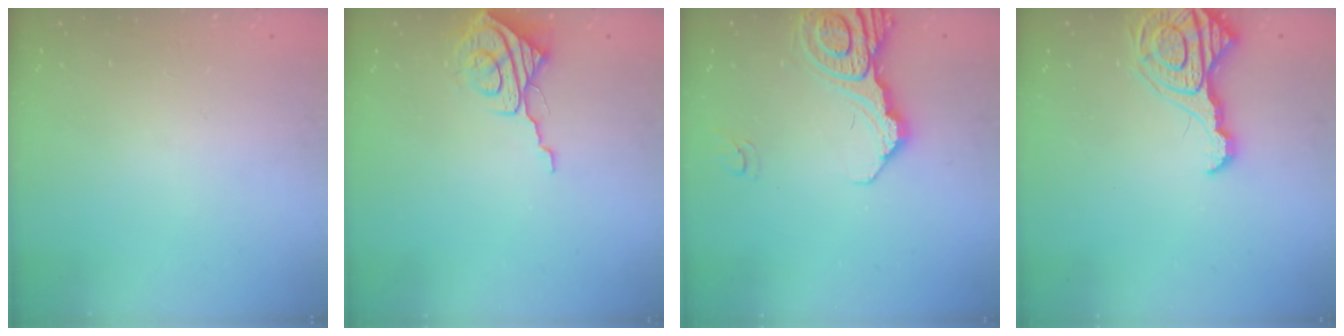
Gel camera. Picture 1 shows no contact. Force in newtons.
{"total": 8.4, "press": 8.4, "slide": 0.9}
{"total": 15.8, "press": 15.7, "slide": 1.9}
{"total": 12.8, "press": 12.8, "slide": 1.3}